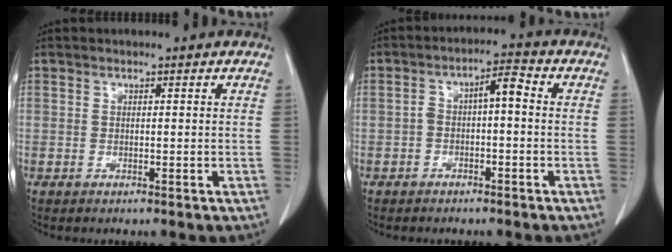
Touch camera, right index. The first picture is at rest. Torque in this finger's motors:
{"motor_torque": [0.10, 0.05, 0.05, 0.03]}